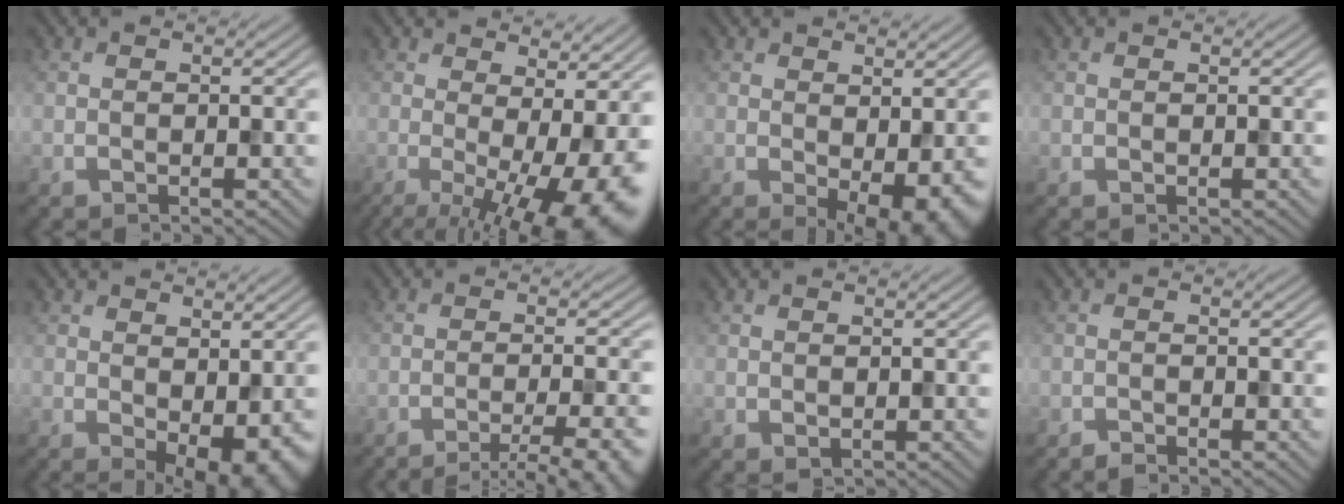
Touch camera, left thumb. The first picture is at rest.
{"total": 14.0, "force": [-2.6, 4.8, 12.9], "torque": [-0.172, -0.016, -0.019]}
{"total": 5.5, "force": [-0.6, 2.6, 4.9], "torque": [-0.070, -0.014, 0.005]}
{"total": 0.0}
{"total": 5.9, "force": [-0.6, 3.1, 5.0], "torque": [-0.073, -0.016, 0.007]}
{"total": 8.7, "force": [-6.2, 1.6, 5.9], "torque": [-0.076, 0.004, -0.078]}
{"total": 0.6, "force": [0.3, 0.4, 0.3], "torque": [-0.005, -0.003, 0.009]}
{"total": 0.8, "force": [-0.8, 0.1, 0.2], "torque": [-0.002, 0.002, -0.016]}